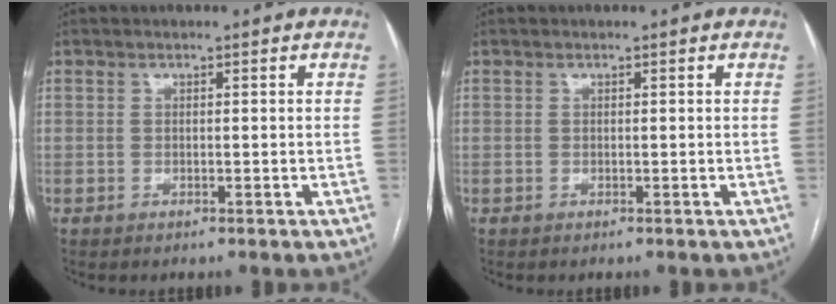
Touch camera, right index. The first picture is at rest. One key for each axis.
{"total": 0.0}